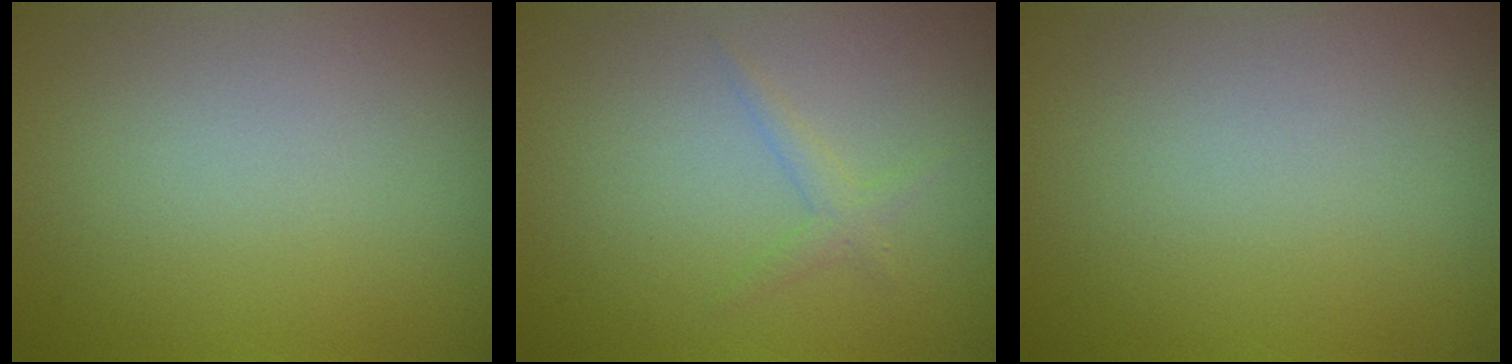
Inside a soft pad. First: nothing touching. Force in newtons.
{"total": 1.1, "press": 1.1, "slide": 0.0}
{"total": 0.0}